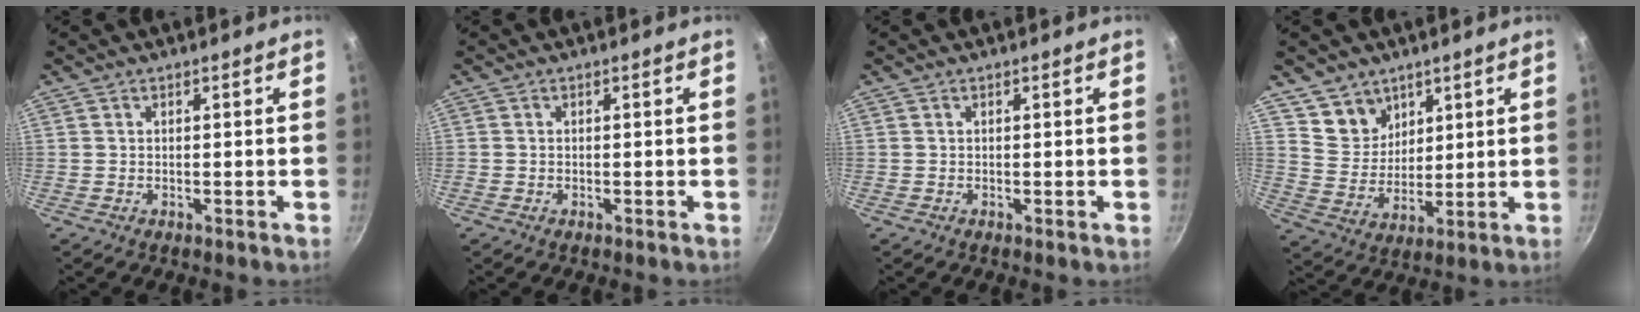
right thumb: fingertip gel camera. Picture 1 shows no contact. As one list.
[{"total": 0.0}, {"total": 0.0}, {"total": 7.9, "force": [5.1, 5.8, 1.7], "torque": [0.002, -0.027, 0.103]}]